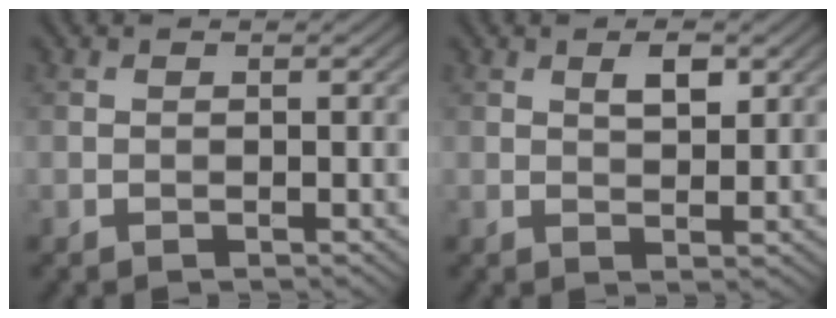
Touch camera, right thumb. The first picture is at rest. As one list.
[{"total": 2.6, "force": [1.2, 1.2, 2.1], "torque": [-0.036, -0.001, 0.022]}]